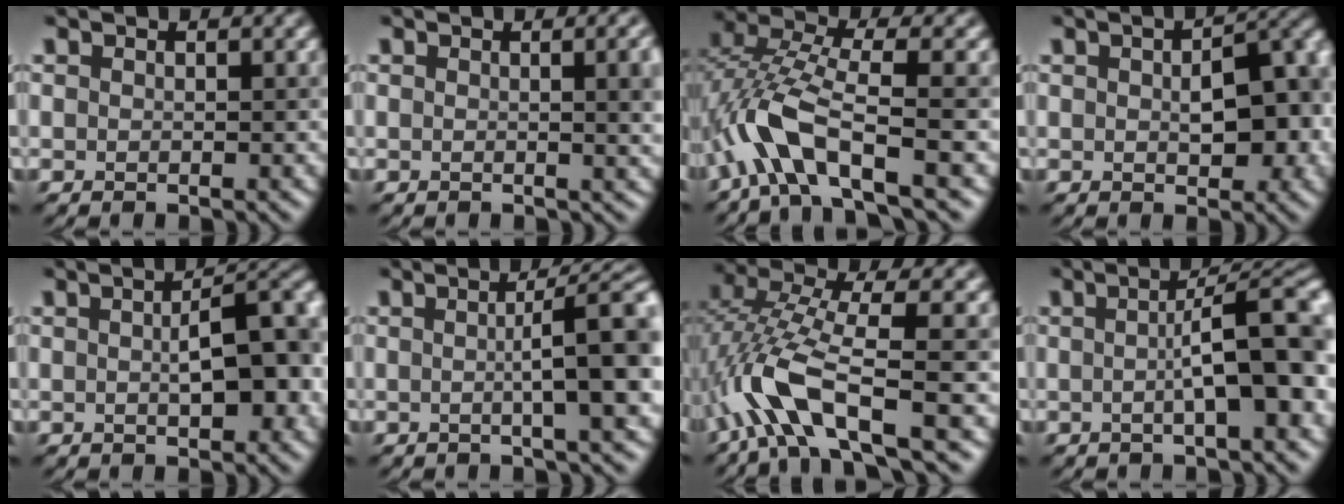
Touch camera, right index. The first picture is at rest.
{"total": 4.9, "force": [0.4, 2.0, 4.4], "torque": [-0.014, 0.015, 0.004]}
{"total": 6.0, "force": [-2.4, 1.8, 5.2], "torque": [-0.111, 0.011, -0.054]}
{"total": 7.4, "force": [0.1, 4.0, 6.2], "torque": [-0.060, 0.005, 0.013]}
{"total": 6.9, "force": [0.2, 2.7, 6.3], "torque": [-0.072, 0.006, 0.011]}
{"total": 7.9, "force": [0.4, 1.7, 7.7], "torque": [-0.076, 0.012, 0.006]}
{"total": 7.6, "force": [-2.6, 1.9, 6.9], "torque": [-0.146, 0.008, -0.055]}
{"total": 7.8, "force": [0.0, 1.8, 7.6], "torque": [-0.082, 0.015, 0.000]}